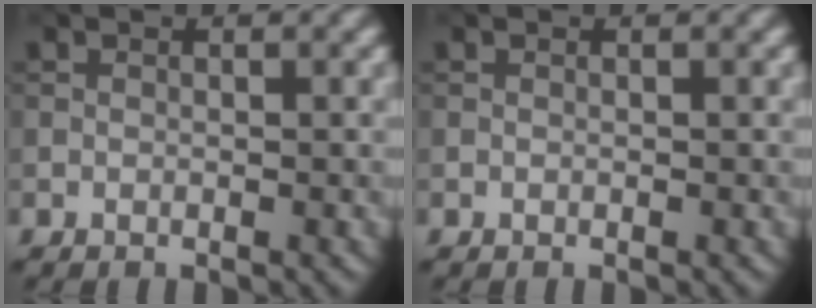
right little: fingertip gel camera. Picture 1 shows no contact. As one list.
[{"total": 0.0}]